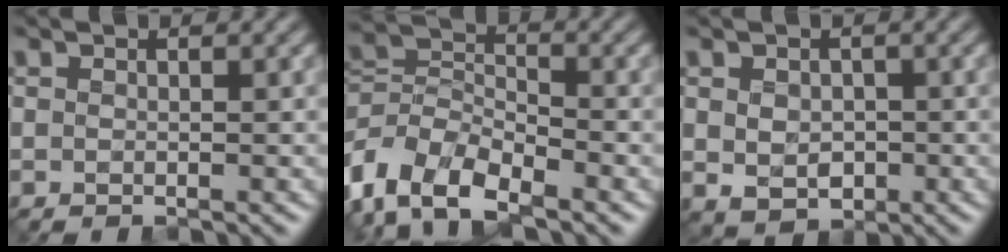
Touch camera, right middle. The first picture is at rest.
{"total": 8.2, "force": [-5.0, 4.4, 4.7], "torque": [-0.088, 0.001, -0.110]}
{"total": 2.8, "force": [-0.1, 2.2, 1.6], "torque": [-0.027, -0.005, 0.001]}